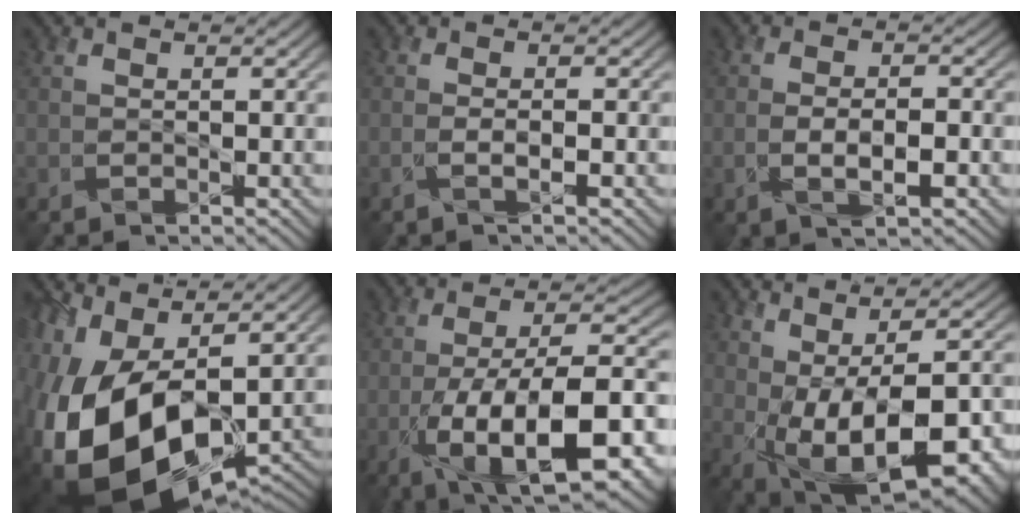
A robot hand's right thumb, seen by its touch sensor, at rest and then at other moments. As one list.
[{"total": 1.7, "force": [-1.0, 0.0, 1.4], "torque": [-0.029, 0.003, -0.023]}, {"total": 4.4, "force": [-1.7, 1.6, 3.7], "torque": [-0.070, -0.004, -0.031]}, {"total": 18.2, "force": [-3.9, 9.7, 14.9], "torque": [-0.317, -0.029, -0.054]}, {"total": 16.6, "force": [-6.2, 5.8, 14.3], "torque": [-0.227, 0.003, -0.104]}, {"total": 14.1, "force": [-2.4, 6.3, 12.3], "torque": [-0.181, -0.008, -0.013]}]